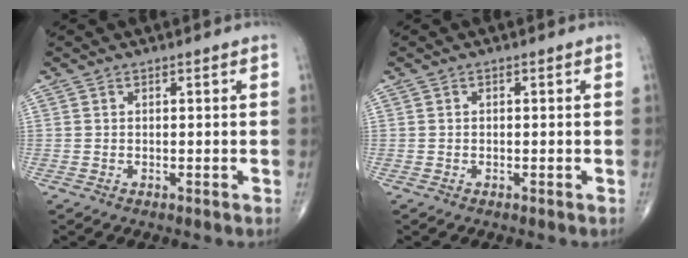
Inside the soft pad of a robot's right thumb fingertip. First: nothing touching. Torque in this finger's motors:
{"motor_torque": [-0.09, -0.20, 0.04, 0.13, -0.08]}